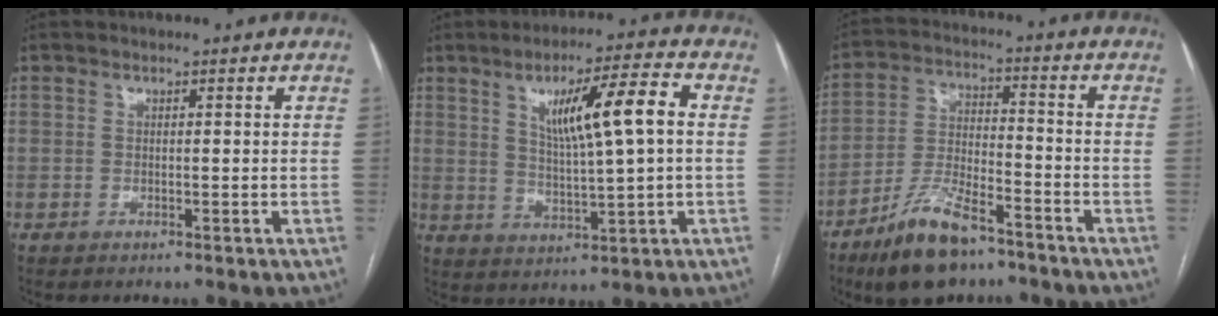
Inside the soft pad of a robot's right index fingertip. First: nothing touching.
{"total": 10.8, "force": [2.6, 0.9, 10.4], "torque": [-0.170, 0.010, 0.046]}
{"total": 11.6, "force": [-8.2, 3.5, 7.4], "torque": [-0.153, -0.012, -0.149]}